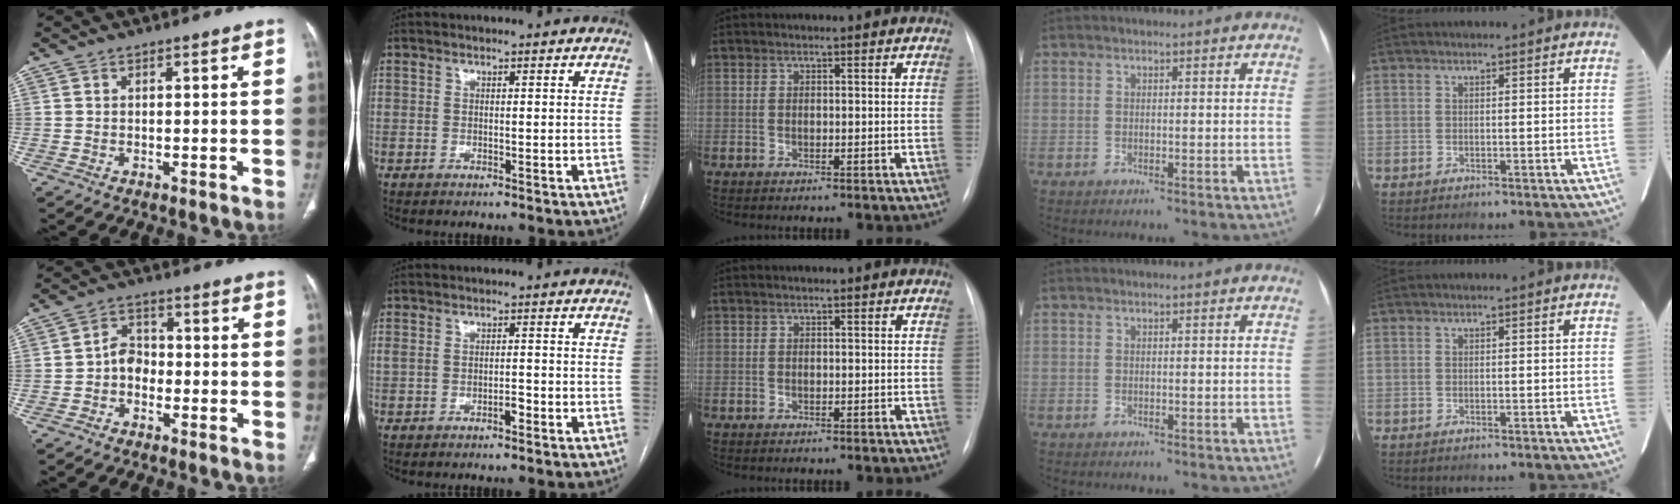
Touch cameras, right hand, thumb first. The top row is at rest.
{"thumb": {"total": 4.3, "force": [-1.3, 3.4, 2.2], "torque": [-0.014, 0.017, -0.035]}, "index": {"total": 2.1, "force": [-0.8, 0.9, 1.7], "torque": [-0.037, 0.013, -0.008]}}